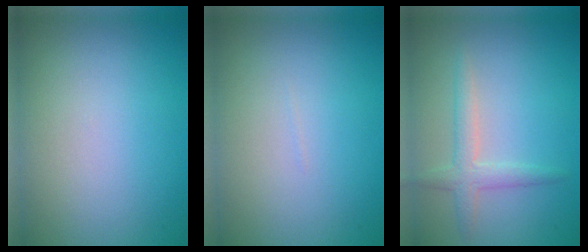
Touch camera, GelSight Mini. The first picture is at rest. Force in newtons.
{"total": 0.0}
{"total": 2.3, "press": 2.3, "slide": 0.1}